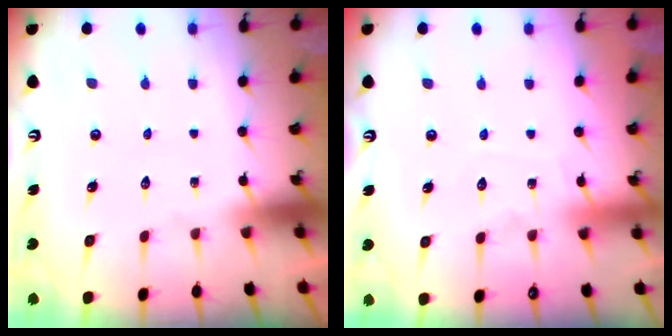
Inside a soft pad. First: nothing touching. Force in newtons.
{"total": 5.3, "press": 5.3, "slide": 0.6}